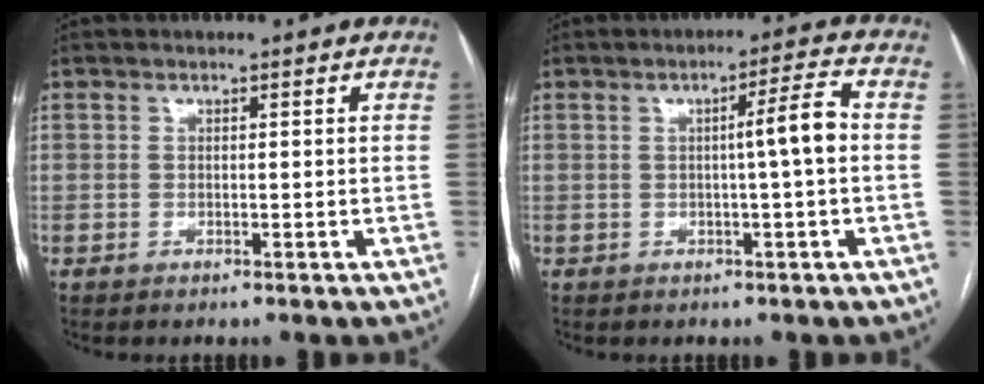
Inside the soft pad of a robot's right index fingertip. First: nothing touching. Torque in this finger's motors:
{"motor_torque": [0.82, 0.15, 0.43, 0.09]}